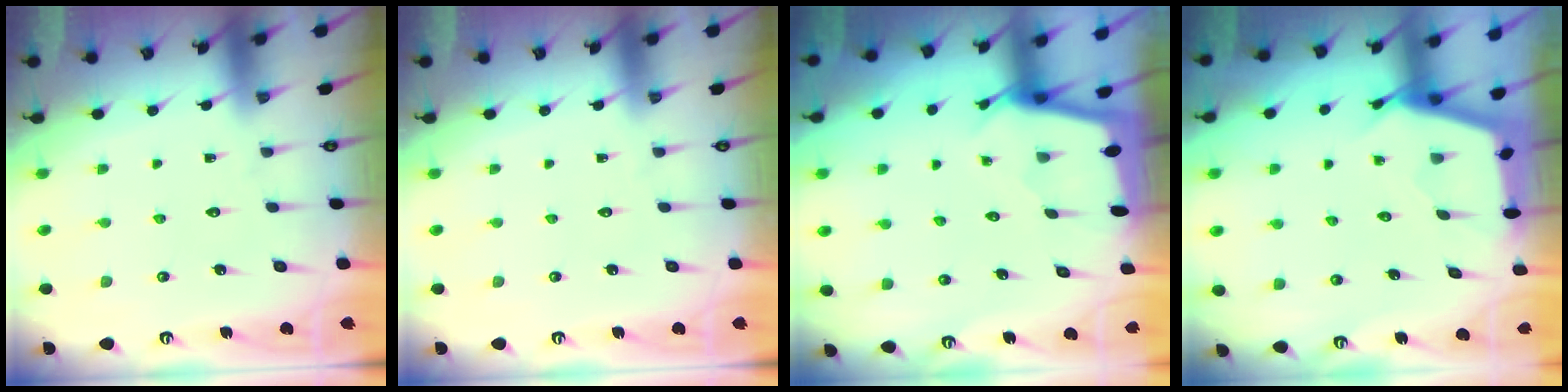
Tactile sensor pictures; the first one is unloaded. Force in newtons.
{"total": 0.0}
{"total": 2.2, "press": 2.2, "slide": 0.3}
{"total": 2.7, "press": 2.7, "slide": 0.3}